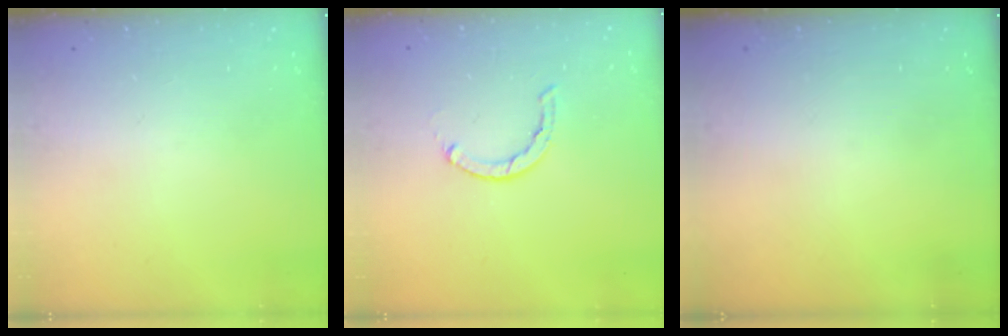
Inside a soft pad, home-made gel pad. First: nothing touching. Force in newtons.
{"total": 1.2, "press": 1.2, "slide": 0.2}
{"total": 0.0}